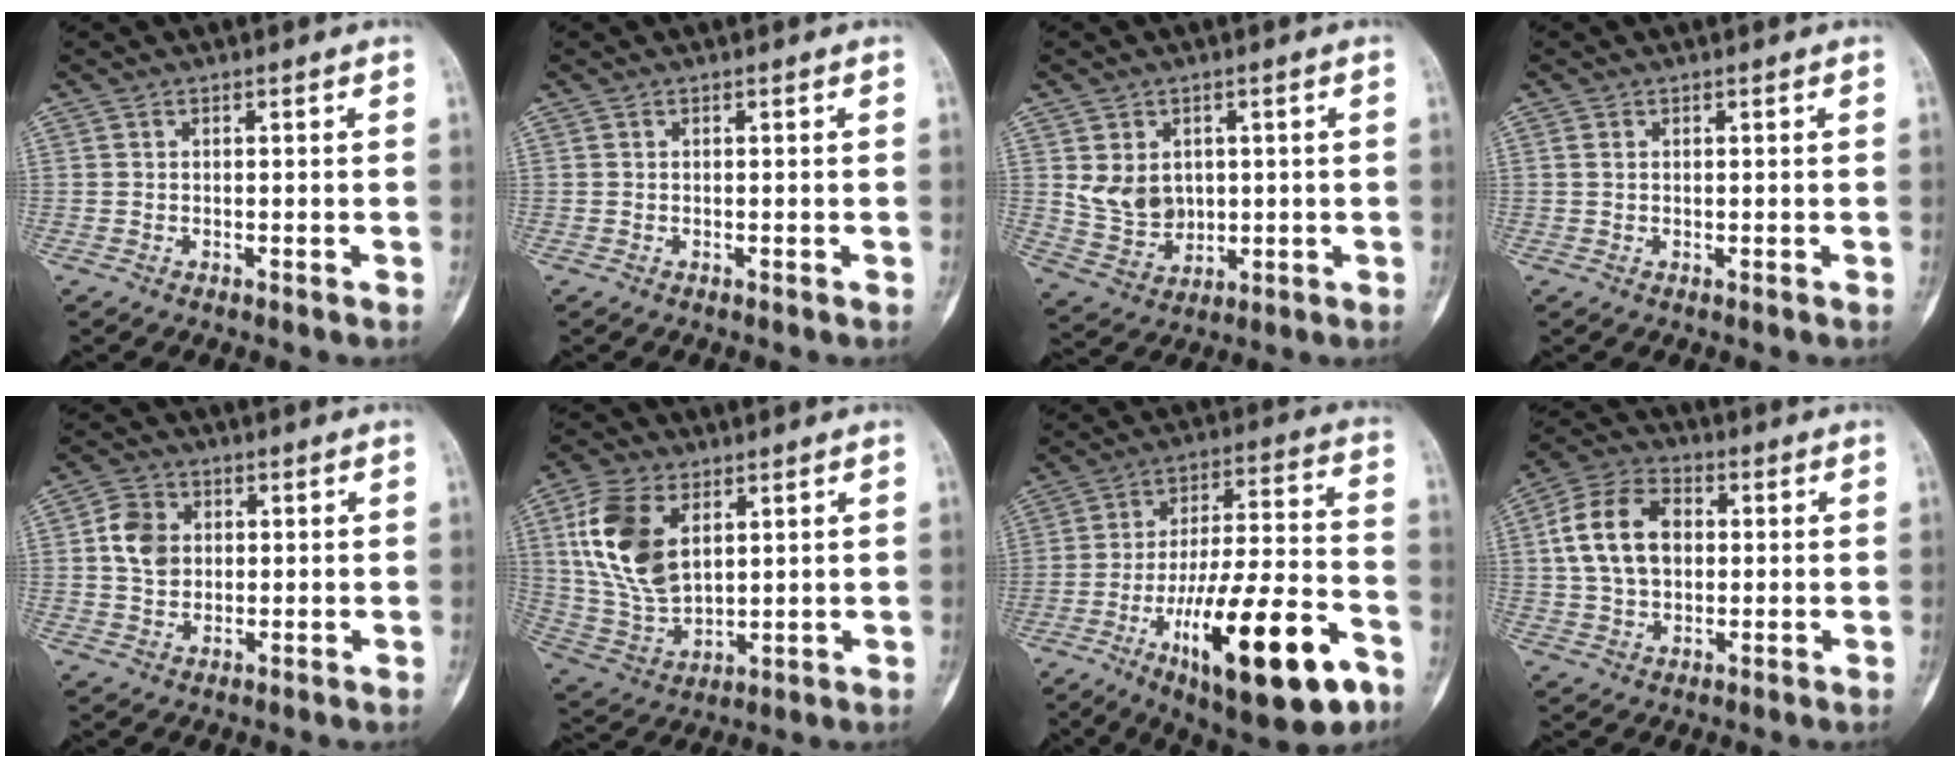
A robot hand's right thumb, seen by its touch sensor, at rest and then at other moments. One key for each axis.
{"total": 0.0}
{"total": 7.7, "fx": 1.4, "fy": 6.3, "fz": 4.2, "tx": -0.045, "ty": -0.011, "tz": 0.043}
{"total": 0.7, "fx": 0.2, "fy": 0.5, "fz": 0.4, "tx": -0.007, "ty": 0.004, "tz": 0.005}
{"total": 6.8, "fx": 1.1, "fy": 5.4, "fz": 4.1, "tx": -0.062, "ty": 0.000, "tz": 0.017}
{"total": 15.9, "fx": 5.0, "fy": 9.4, "fz": 11.7, "tx": -0.228, "ty": -0.015, "tz": 0.108}
{"total": 25.6, "fx": -11.8, "fy": 7.7, "fz": 21.4, "tx": -0.333, "ty": 0.054, "tz": -0.179}
{"total": 13.3, "fx": 1.9, "fy": 9.0, "fz": 9.5, "tx": -0.167, "ty": 0.017, "tz": 0.029}